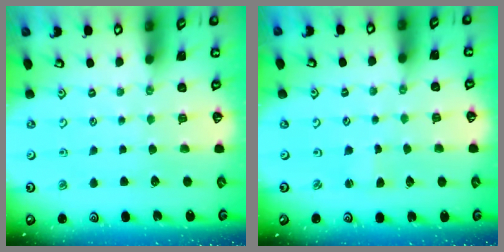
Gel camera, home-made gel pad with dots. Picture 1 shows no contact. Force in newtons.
{"total": 1.4, "press": 1.4, "slide": 0.3}